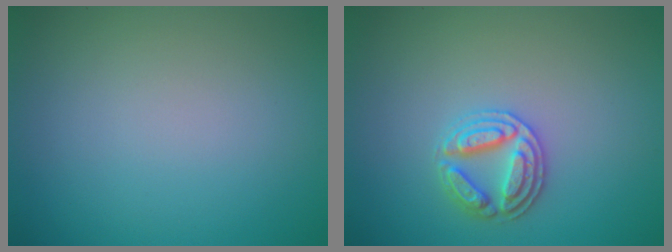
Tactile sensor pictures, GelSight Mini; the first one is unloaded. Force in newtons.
{"total": 2.9, "press": 2.9, "slide": 0.5}